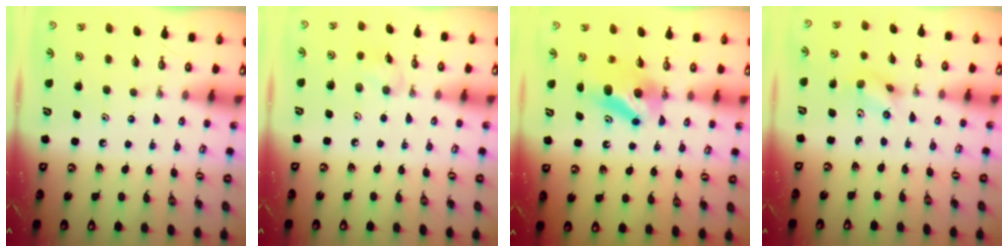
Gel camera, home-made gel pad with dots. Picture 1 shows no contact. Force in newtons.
{"total": 5.3, "press": 5.1, "slide": 1.1}
{"total": 8.0, "press": 5.9, "slide": 5.4}
{"total": 2.1, "press": 1.9, "slide": 0.9}